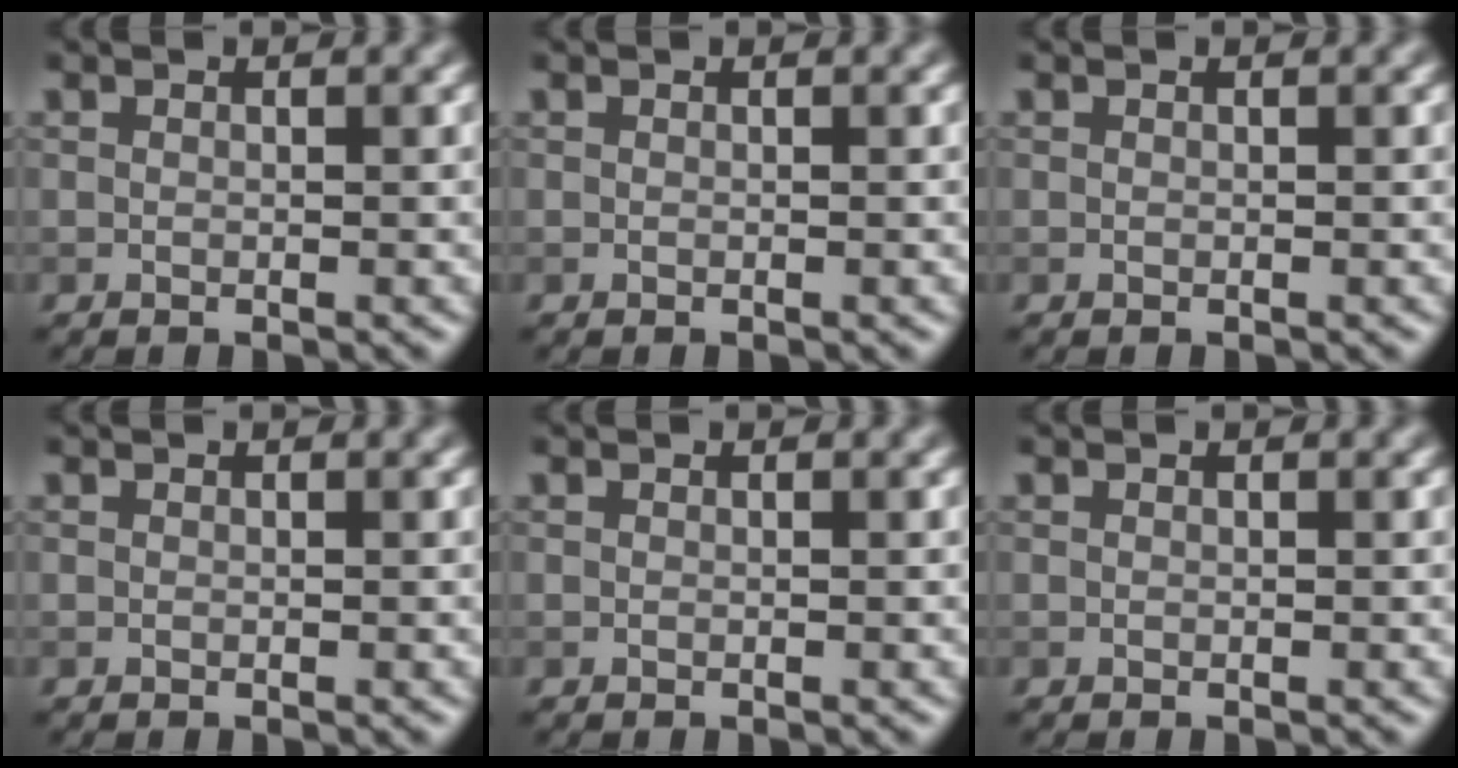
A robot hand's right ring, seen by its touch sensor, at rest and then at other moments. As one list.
[{"total": 0.0}, {"total": 0.0}, {"total": 0.0}, {"total": 0.0}, {"total": 0.0}]